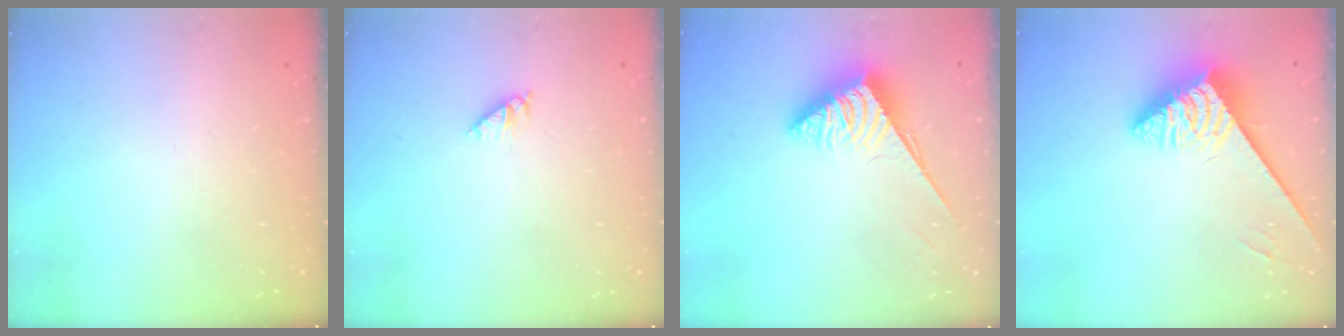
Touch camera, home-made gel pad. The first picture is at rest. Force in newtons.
{"total": 2.8, "press": 2.8, "slide": 0.5}
{"total": 3.9, "press": 3.9, "slide": 0.6}
{"total": 3.7, "press": 3.7, "slide": 0.6}